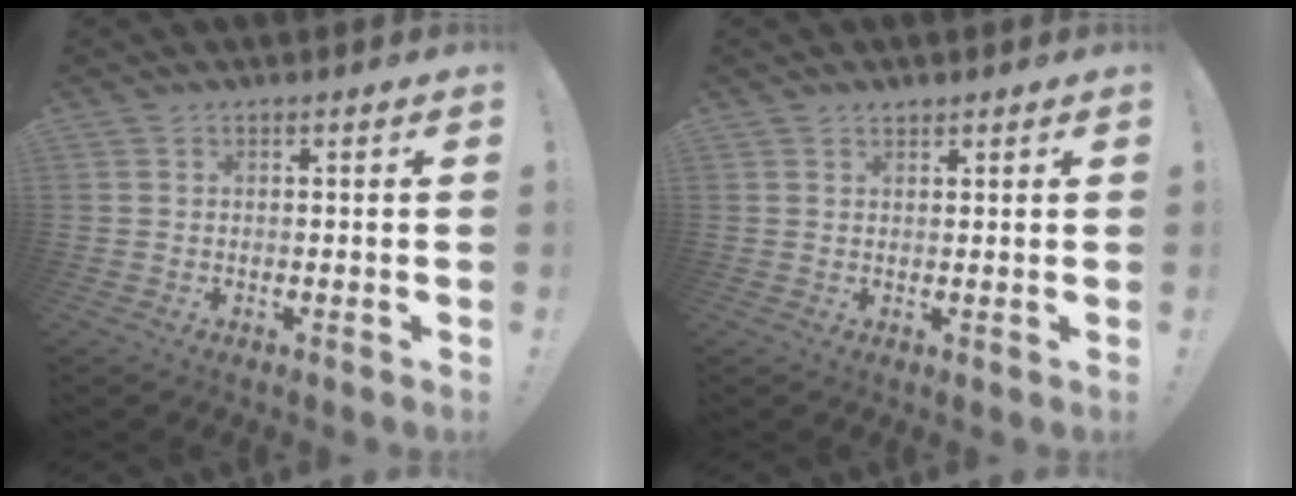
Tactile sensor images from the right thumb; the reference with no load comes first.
{"total": 1.2, "force": [1.0, 0.5, 0.4], "torque": [0.000, -0.006, 0.018]}